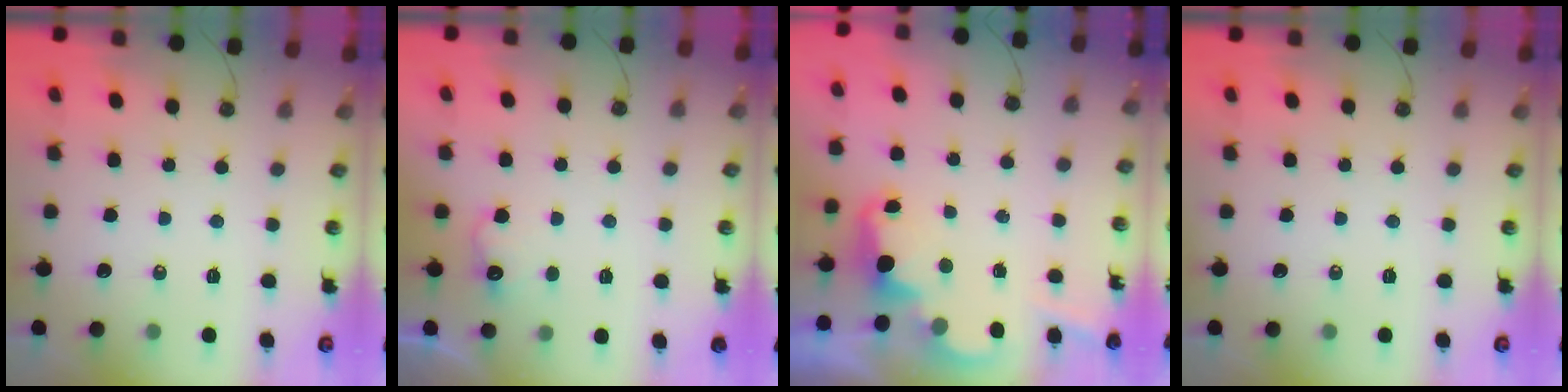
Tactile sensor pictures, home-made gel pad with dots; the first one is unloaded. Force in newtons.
{"total": 8.7, "press": 8.6, "slide": 1.2}
{"total": 2.4, "press": 2.3, "slide": 0.5}
{"total": 0.7, "press": 0.0, "slide": 0.7}